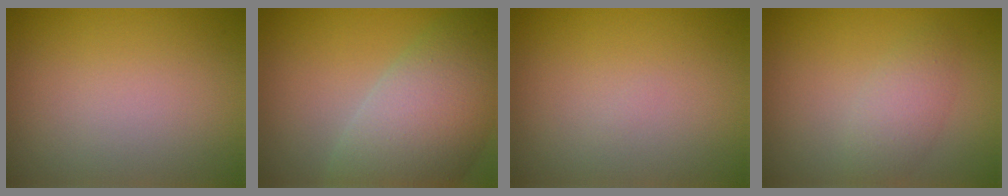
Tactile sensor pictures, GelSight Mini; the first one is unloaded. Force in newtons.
{"total": 9.6, "press": 9.5, "slide": 0.7}
{"total": 0.0}
{"total": 2.3, "press": 2.3, "slide": 0.1}